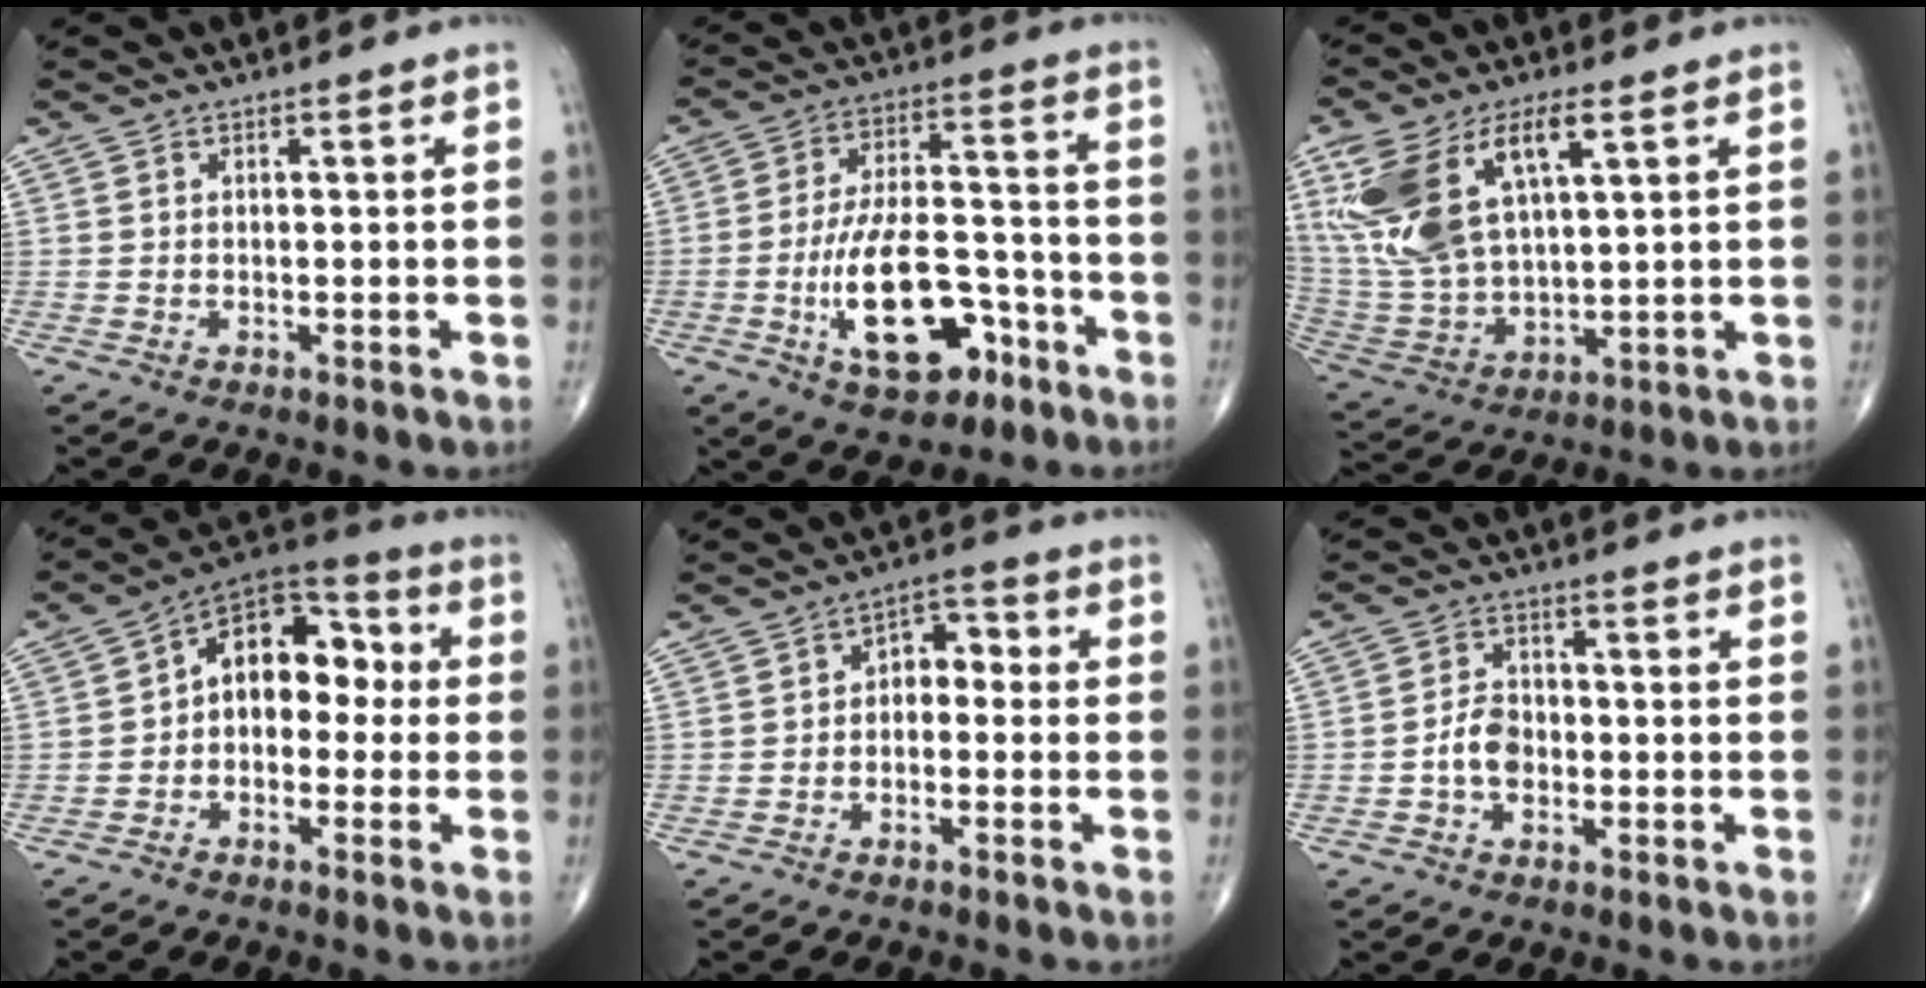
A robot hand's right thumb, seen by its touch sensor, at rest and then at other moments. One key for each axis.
{"total": 16.0, "fx": -6.7, "fy": 7.9, "fz": 12.2, "tx": -0.187, "ty": 0.040, "tz": -0.104}
{"total": 19.0, "fx": 7.4, "fy": 8.6, "fz": 15.3, "tx": -0.317, "ty": -0.011, "tz": 0.151}
{"total": 12.3, "fx": 0.2, "fy": 8.3, "fz": 9.1, "tx": -0.093, "ty": 0.046, "tz": -0.017}
{"total": 5.1, "fx": -0.5, "fy": 3.6, "fz": 3.6, "tx": -0.030, "ty": 0.029, "tz": -0.023}
{"total": 4.6, "fx": -1.3, "fy": 3.3, "fz": 3.0, "tx": -0.044, "ty": 0.018, "tz": -0.030}